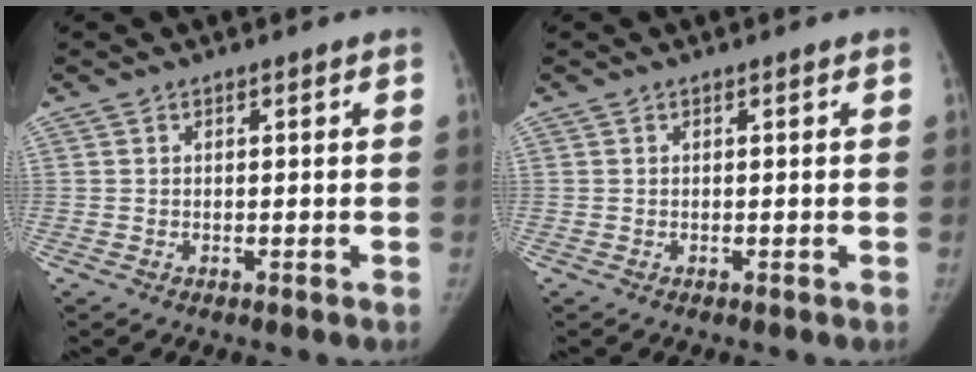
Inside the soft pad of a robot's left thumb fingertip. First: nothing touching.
{"total": 0.0}